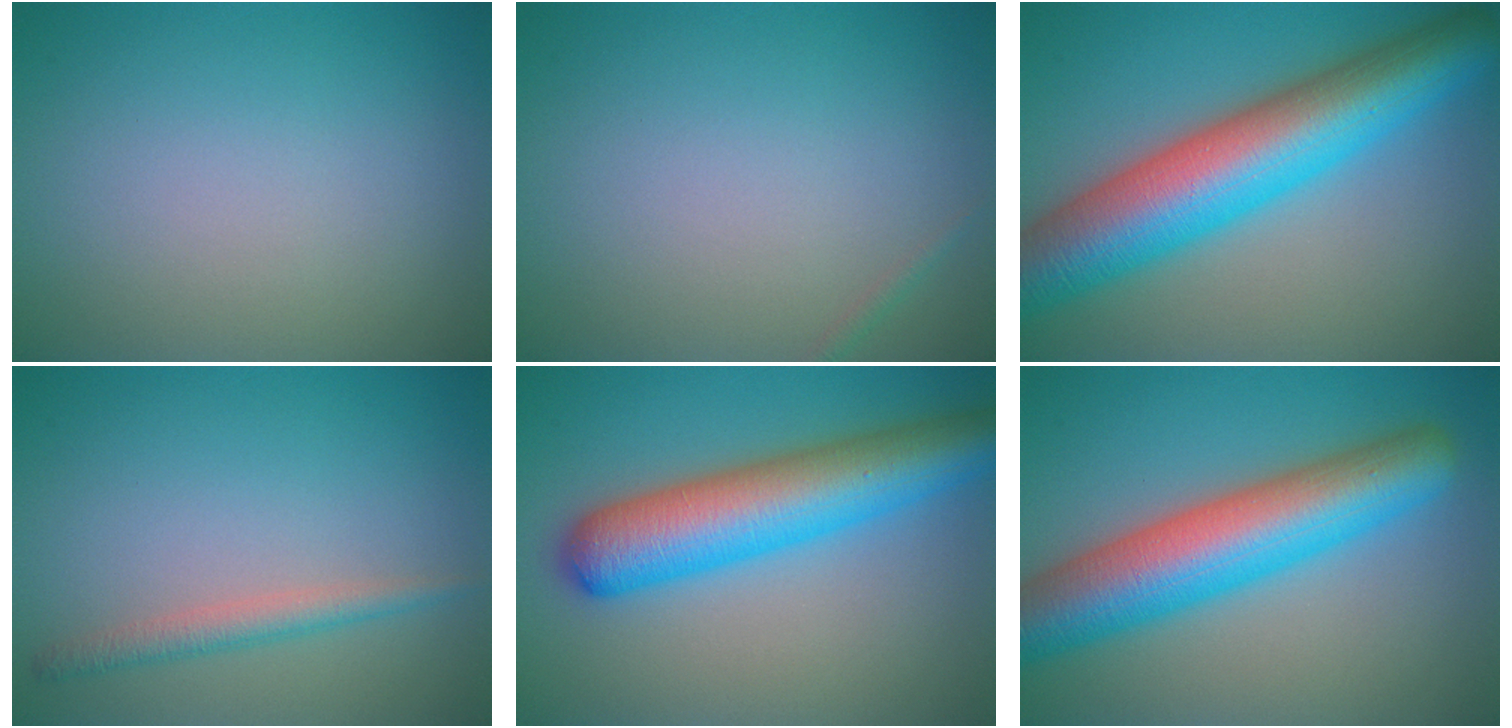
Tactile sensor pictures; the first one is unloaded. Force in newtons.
{"total": 0.5, "press": 0.5, "slide": 0.0}
{"total": 12.2, "press": 12.2, "slide": 0.2}
{"total": 2.0, "press": 2.0, "slide": 0.1}
{"total": 9.0, "press": 9.0, "slide": 0.3}
{"total": 10.1, "press": 10.0, "slide": 0.2}